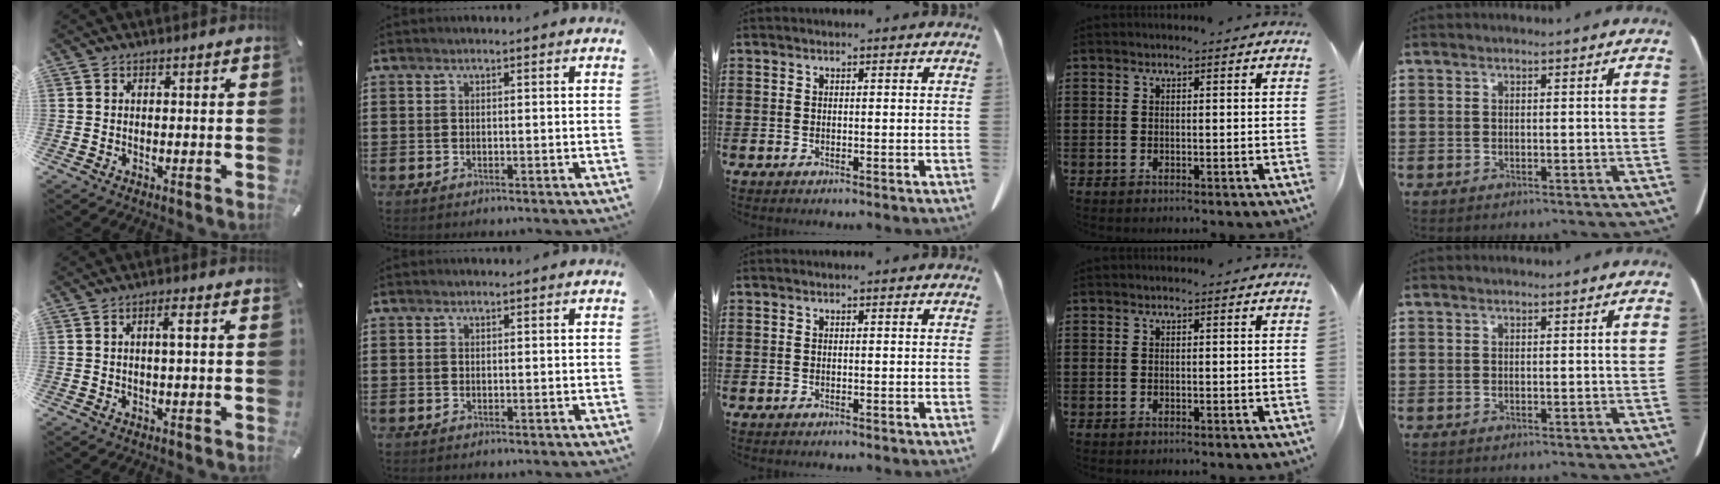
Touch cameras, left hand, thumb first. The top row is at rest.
{"thumb": {"total": 2.7, "force": [0.3, 0.4, 2.6], "torque": [-0.052, 0.004, 0.003]}}